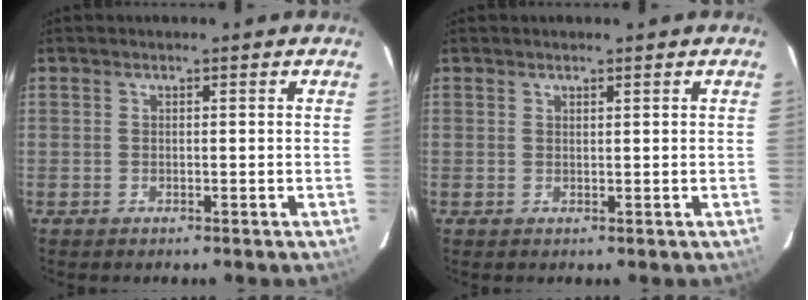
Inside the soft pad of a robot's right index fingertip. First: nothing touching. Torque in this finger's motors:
{"motor_torque": [0.02, 0.06, -0.03, -0.01]}